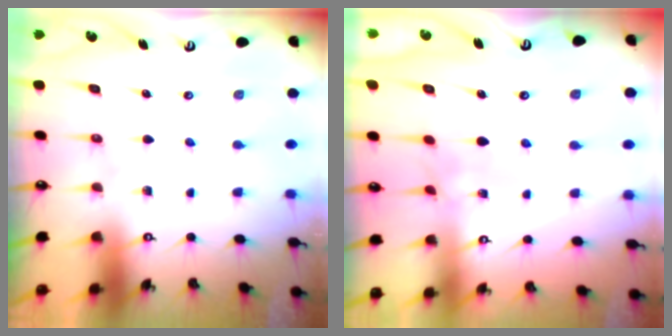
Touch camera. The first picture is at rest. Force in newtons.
{"total": 2.4, "press": 2.4, "slide": 0.3}